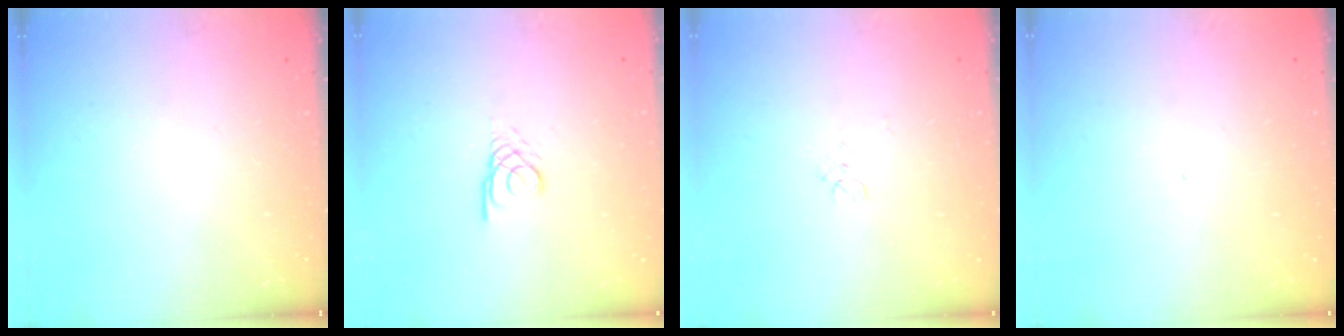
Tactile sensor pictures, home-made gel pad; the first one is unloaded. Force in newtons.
{"total": 2.6, "press": 2.6, "slide": 0.1}
{"total": 3.1, "press": 3.1, "slide": 0.2}
{"total": 2.0, "press": 2.0, "slide": 0.3}